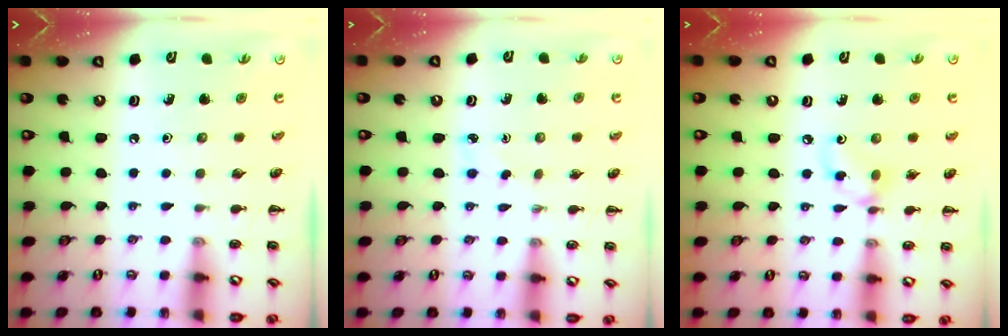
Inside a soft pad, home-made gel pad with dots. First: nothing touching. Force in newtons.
{"total": 2.8, "press": 2.7, "slide": 0.8}
{"total": 6.6, "press": 6.6, "slide": 0.6}